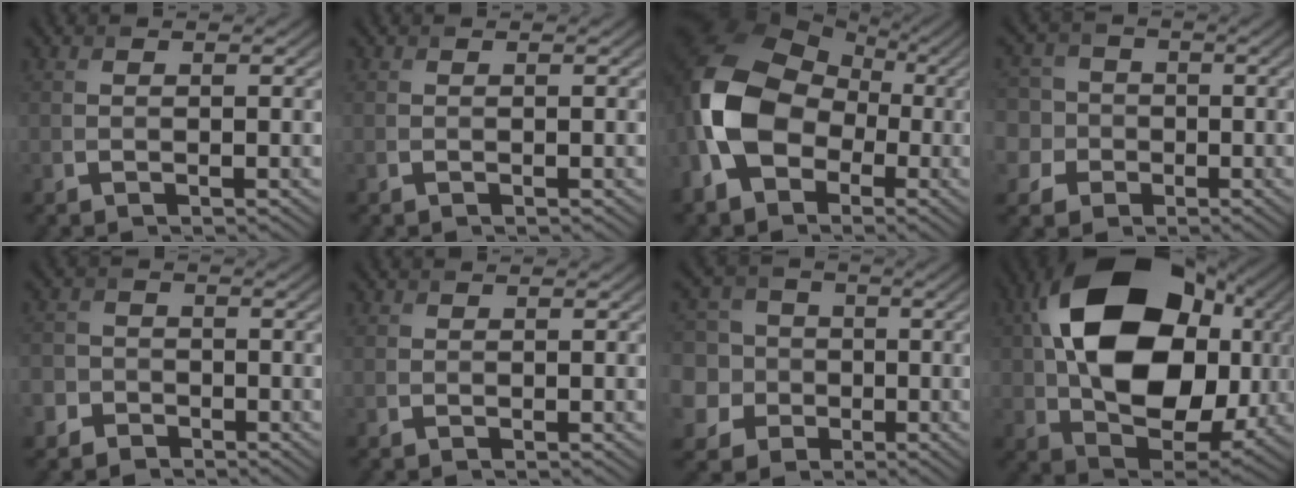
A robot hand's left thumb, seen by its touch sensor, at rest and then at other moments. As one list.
[{"total": 0.0}, {"total": 15.2, "force": [-2.6, 10.9, 10.3], "torque": [-0.249, -0.011, -0.059]}, {"total": 8.2, "force": [-1.0, 7.6, 2.7], "torque": [-0.094, 0.016, -0.062]}, {"total": 4.1, "force": [-2.5, 3.2, 0.7], "torque": [-0.006, 0.001, -0.065]}, {"total": 0.0}, {"total": 10.7, "force": [-1.2, 10.0, 3.5], "torque": [-0.143, 0.010, -0.058]}, {"total": 19.7, "force": [3.2, 13.4, 14.1], "torque": [-0.258, -0.008, 0.061]}]